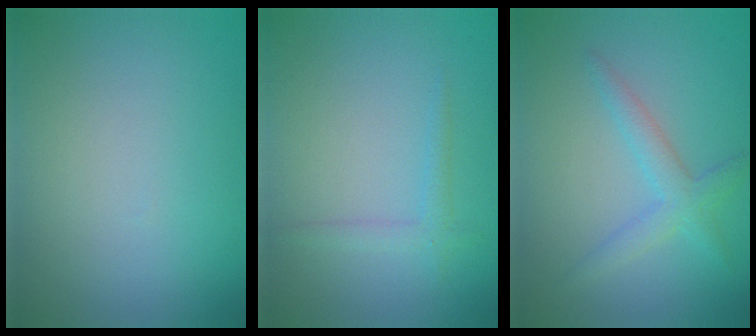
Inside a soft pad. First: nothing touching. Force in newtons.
{"total": 1.4, "press": 1.4, "slide": 0.0}
{"total": 2.4, "press": 2.4, "slide": 0.2}